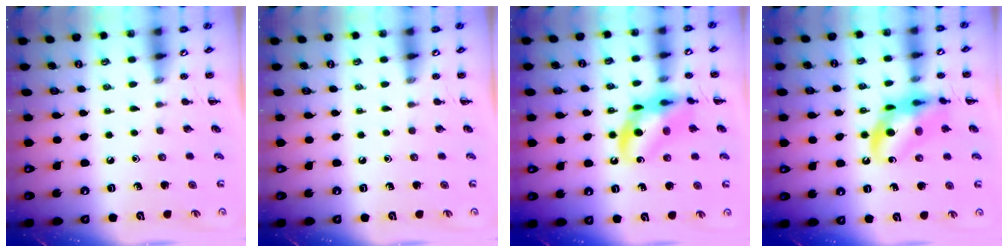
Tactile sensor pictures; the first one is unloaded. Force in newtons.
{"total": 0.0}
{"total": 14.1, "press": 13.7, "slide": 3.2}
{"total": 15.1, "press": 14.7, "slide": 3.3}